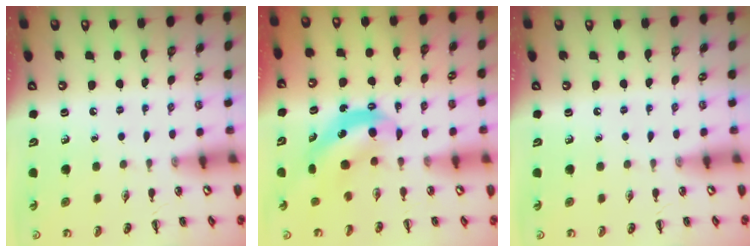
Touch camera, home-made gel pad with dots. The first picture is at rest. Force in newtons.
{"total": 6.3, "press": 6.2, "slide": 0.6}
{"total": 0.0}